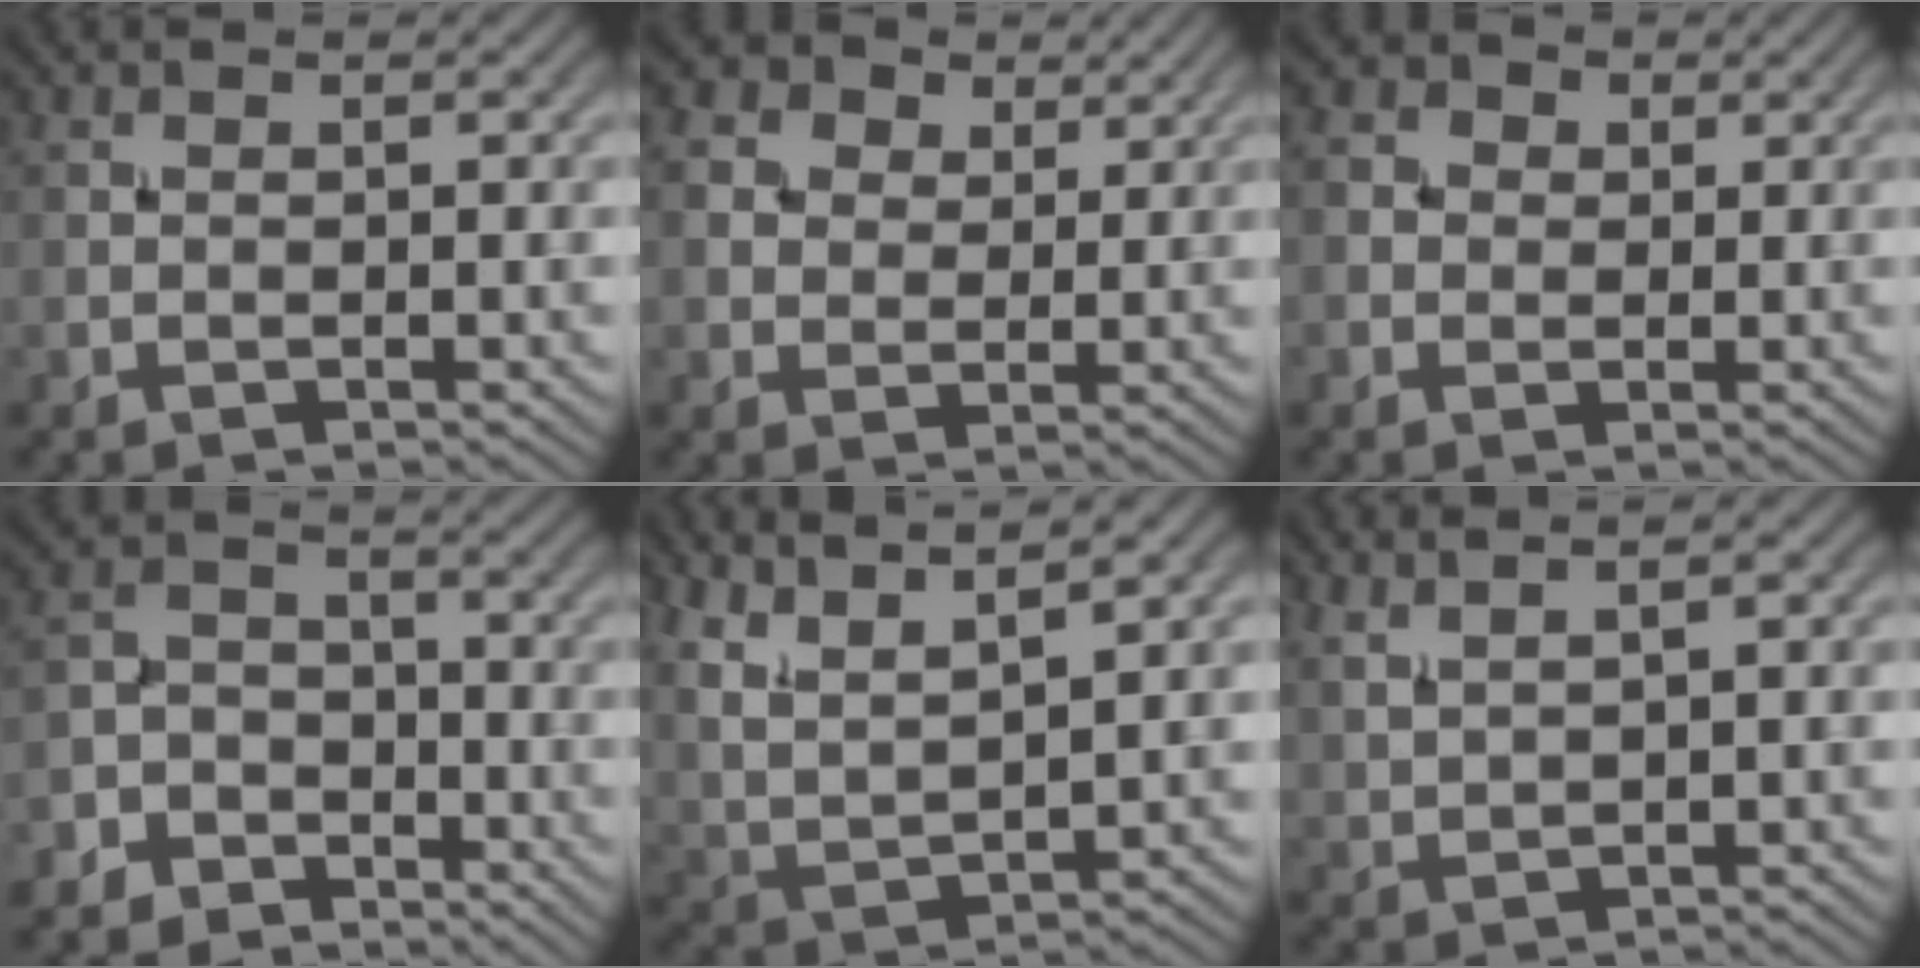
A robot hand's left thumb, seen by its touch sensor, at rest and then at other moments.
{"total": 7.7, "force": [4.1, 5.6, 3.5], "torque": [-0.128, 0.003, 0.076]}
{"total": 3.2, "force": [0.5, 2.9, 1.3], "torque": [-0.040, 0.006, 0.005]}
{"total": 6.0, "force": [-4.5, 3.7, 1.3], "torque": [-0.027, 0.001, -0.105]}
{"total": 9.0, "force": [5.8, 2.2, 6.5], "torque": [-0.140, 0.007, 0.115]}
{"total": 4.4, "force": [2.7, 1.1, 3.3], "torque": [-0.063, 0.012, 0.045]}